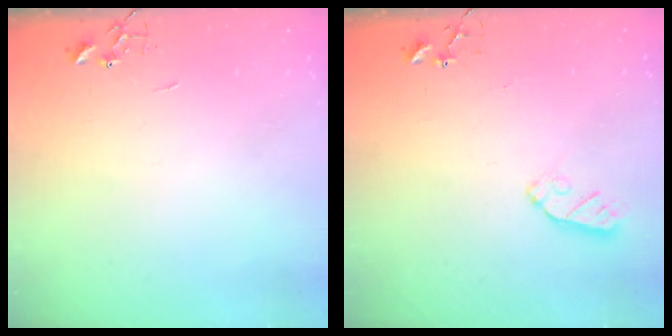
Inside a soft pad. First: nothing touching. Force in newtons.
{"total": 4.5, "press": 4.5, "slide": 0.6}